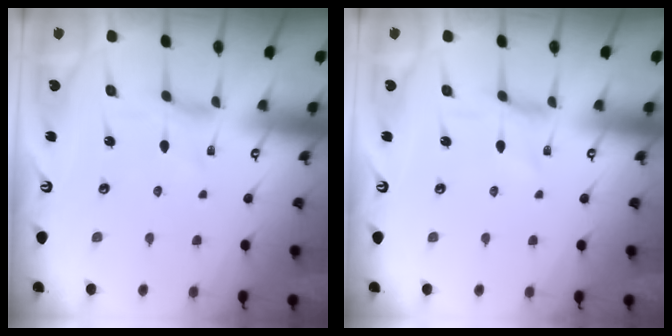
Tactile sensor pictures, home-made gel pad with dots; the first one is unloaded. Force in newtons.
{"total": 0.0}